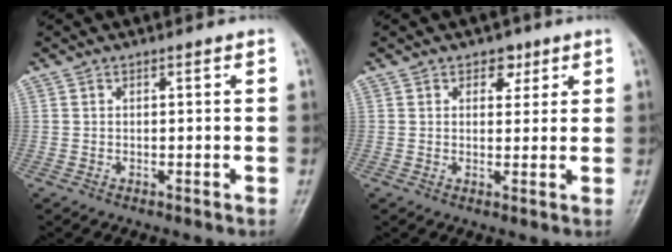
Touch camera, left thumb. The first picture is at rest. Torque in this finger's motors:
{"motor_torque": [-0.24, -0.10, -0.28, -0.03, 0.00]}